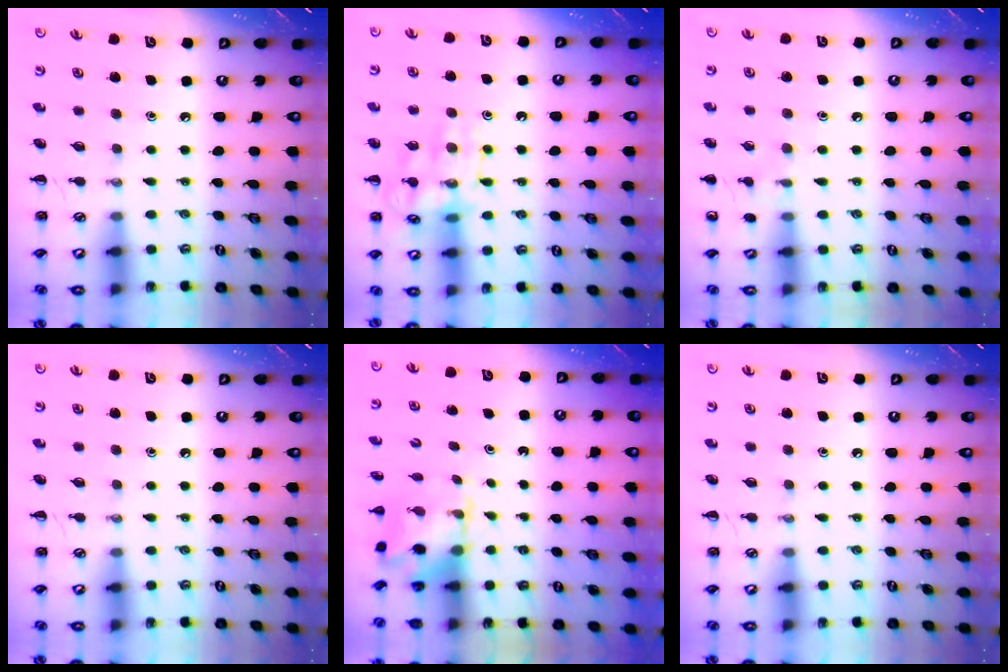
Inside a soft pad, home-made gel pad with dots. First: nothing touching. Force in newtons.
{"total": 13.5, "press": 13.5, "slide": 1.0}
{"total": 6.1, "press": 5.7, "slide": 2.0}
{"total": 0.0}
{"total": 3.1, "press": 3.0, "slide": 0.5}
{"total": 0.0}